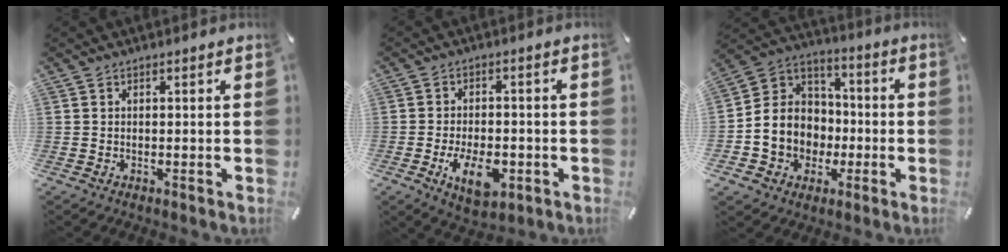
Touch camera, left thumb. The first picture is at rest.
{"total": 9.2, "force": [-3.2, 5.3, 6.9], "torque": [-0.127, -0.001, -0.057]}
{"total": 12.1, "force": [-3.4, 11.2, 3.1], "torque": [-0.082, 0.015, -0.055]}